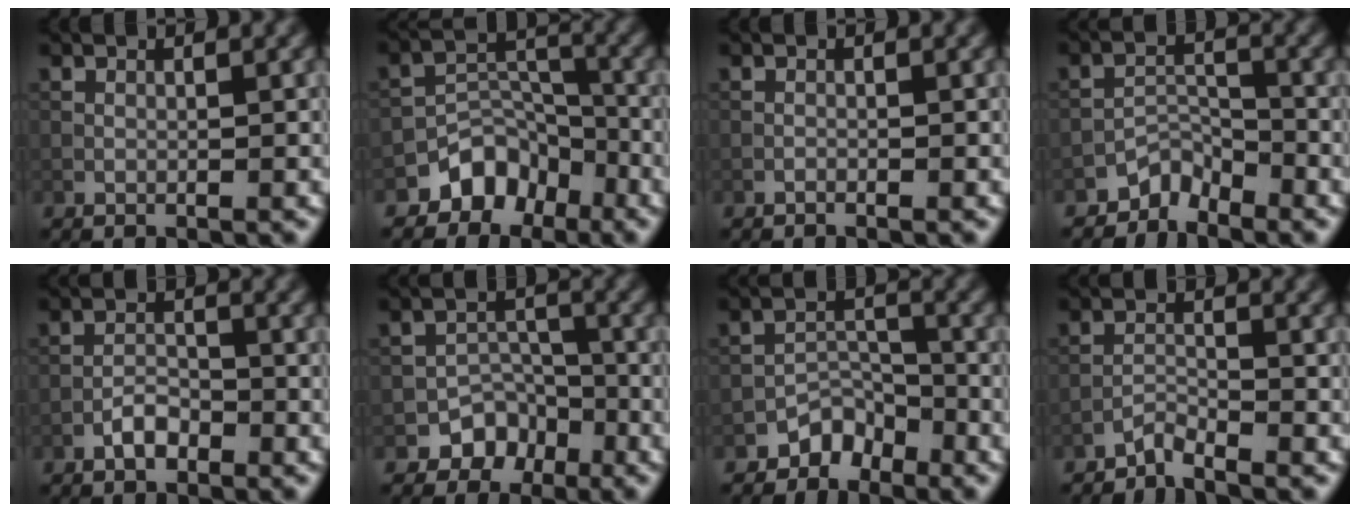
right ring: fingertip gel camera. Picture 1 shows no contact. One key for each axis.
{"total": 4.7, "fx": -3.3, "fy": 3.0, "fz": 1.3, "tx": -0.005, "ty": 0.006, "tz": -0.058}
{"total": 0.0}
{"total": 2.5, "fx": -2.3, "fy": 0.8, "fz": 0.4, "tx": 0.001, "ty": 0.013, "tz": -0.045}
{"total": 2.0, "fx": -1.3, "fy": 0.9, "fz": 1.2, "tx": -0.017, "ty": 0.006, "tz": -0.027}
{"total": 3.6, "fx": -2.5, "fy": 2.6, "fz": 0.6, "tx": 0.013, "ty": 0.010, "tz": -0.038}
{"total": 2.8, "fx": -2.3, "fy": 1.4, "fz": 0.6, "tx": 0.002, "ty": 0.015, "tz": -0.042}
{"total": 1.6, "fx": -1.6, "fy": 0.0, "fz": 0.3, "tx": -0.002, "ty": 0.006, "tz": -0.035}